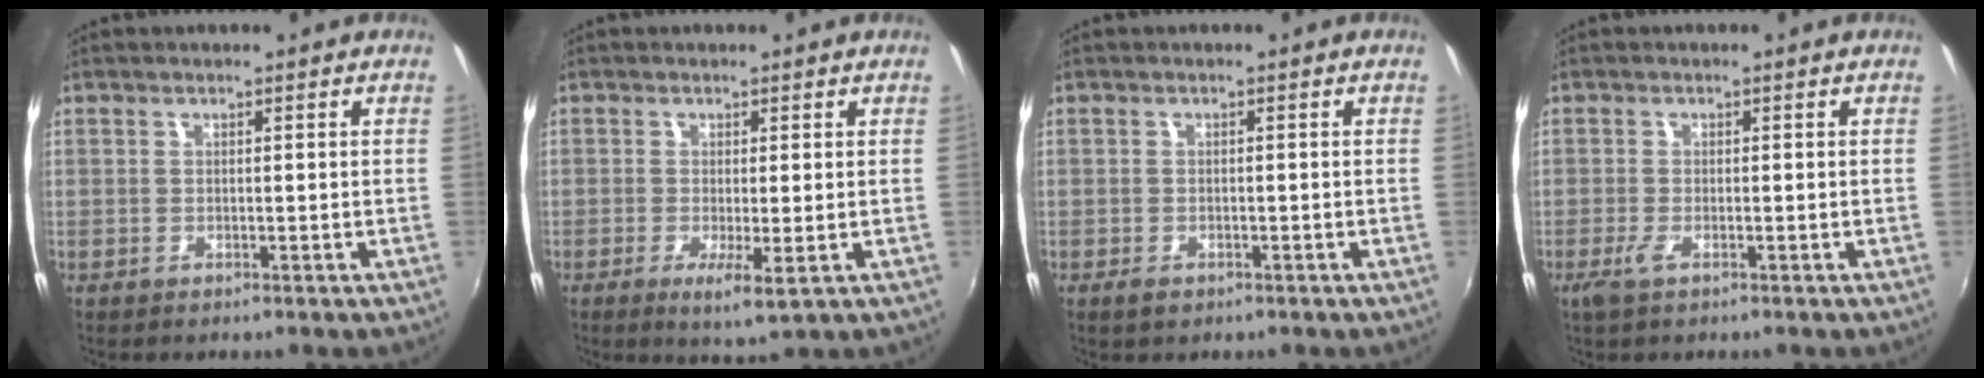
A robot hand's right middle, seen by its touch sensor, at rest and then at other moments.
{"total": 3.7, "force": [-0.8, 0.2, 3.6], "torque": [-0.071, -0.013, -0.013]}
{"total": 1.6, "force": [-1.0, 1.0, 0.9], "torque": [-0.015, -0.003, -0.017]}
{"total": 2.1, "force": [-1.1, 0.4, 1.8], "torque": [-0.037, -0.007, -0.020]}